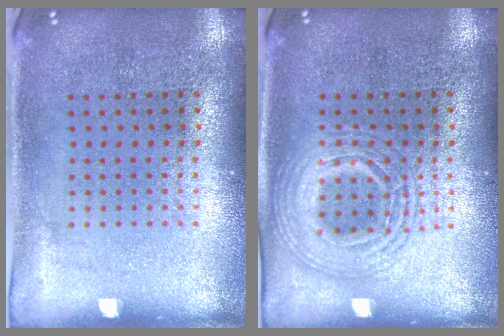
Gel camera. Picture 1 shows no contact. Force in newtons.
{"total": 2.5, "press": 2.4, "slide": 0.2}